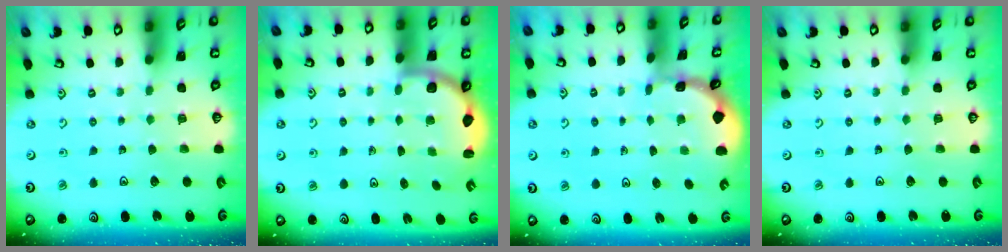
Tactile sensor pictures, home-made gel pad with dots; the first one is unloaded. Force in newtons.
{"total": 3.4, "press": 2.9, "slide": 1.8}
{"total": 0.7, "press": 0.7, "slide": 0.1}
{"total": 0.0}